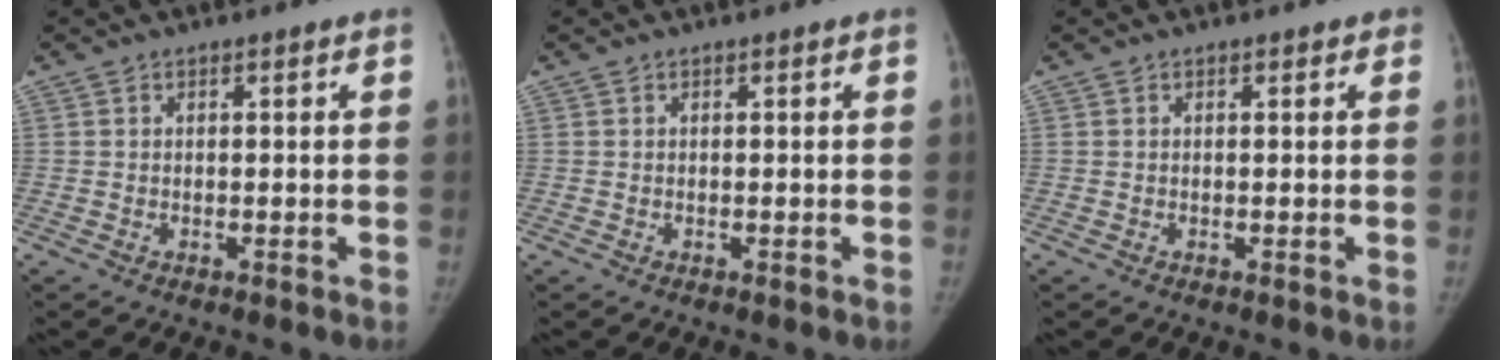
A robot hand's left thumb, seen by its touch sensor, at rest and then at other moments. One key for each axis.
{"total": 0.0}
{"total": 0.5, "fx": 0.3, "fy": 0.3, "fz": 0.3, "tx": 0.000, "ty": 0.000, "tz": 0.000}